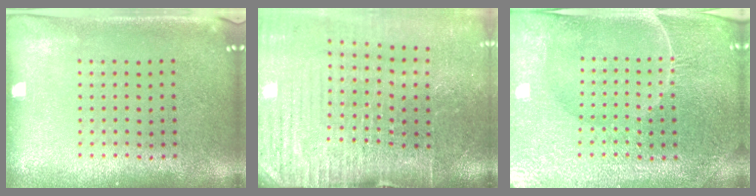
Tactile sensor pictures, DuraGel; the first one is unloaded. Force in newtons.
{"total": 4.2, "press": 3.8, "slide": 1.9}
{"total": 4.4, "press": 4.3, "slide": 1.1}